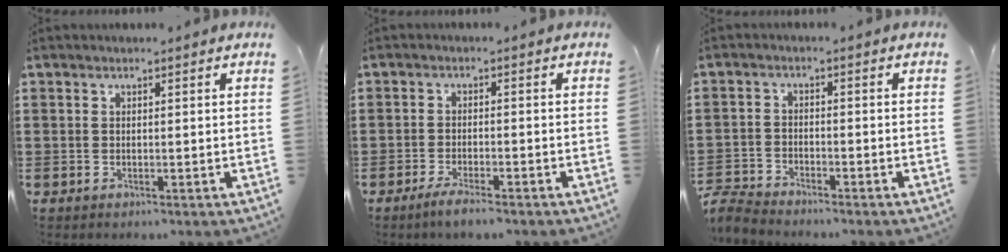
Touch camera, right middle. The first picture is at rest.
{"total": 2.6, "force": [-2.1, 0.1, 1.5], "torque": [-0.025, 0.004, -0.038]}
{"total": 3.7, "force": [-3.6, 0.4, 0.4], "torque": [-0.031, -0.005, -0.082]}